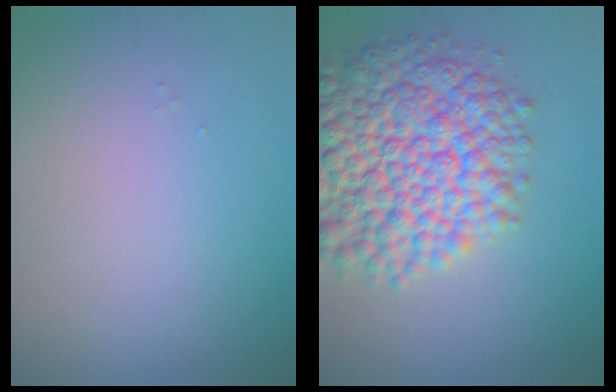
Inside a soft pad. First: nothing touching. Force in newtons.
{"total": 12.1, "press": 12.1, "slide": 0.5}